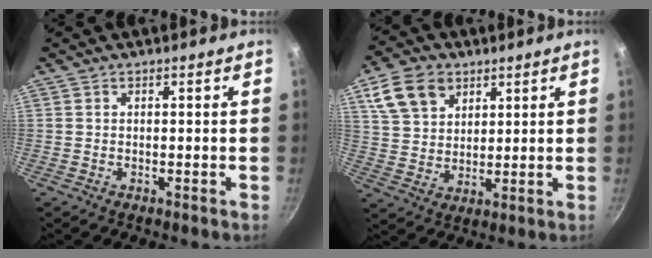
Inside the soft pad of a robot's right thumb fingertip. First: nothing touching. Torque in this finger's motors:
{"motor_torque": [-0.15, 1.46, 0.18, 0.42, 0.03]}